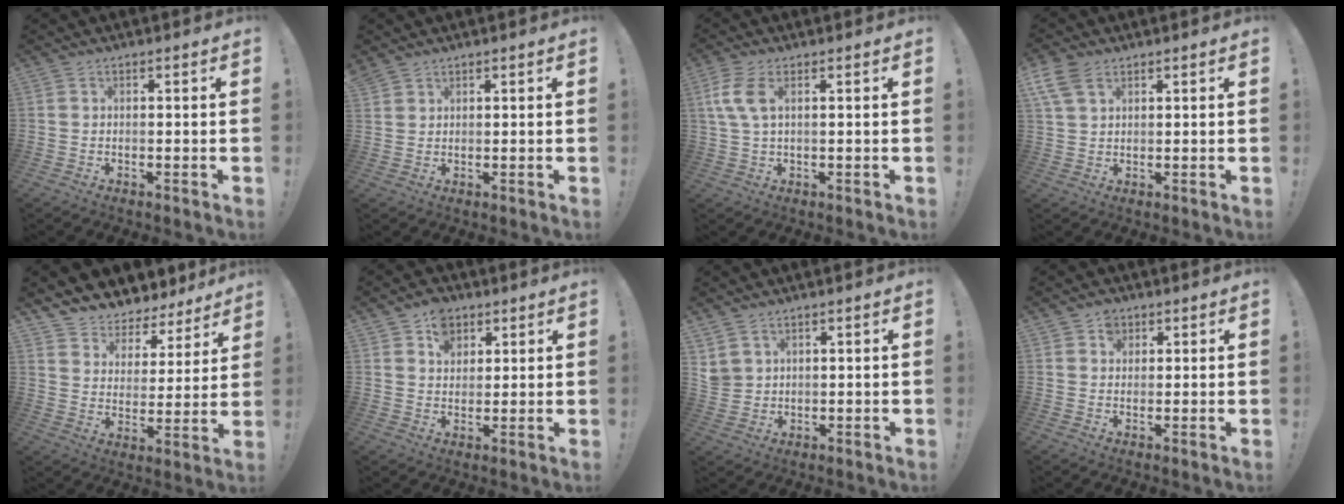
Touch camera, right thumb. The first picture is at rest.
{"total": 2.2, "force": [1.8, 1.2, 0.2], "torque": [-0.004, -0.010, 0.036]}
{"total": 7.2, "force": [2.4, 3.1, 6.1], "torque": [-0.126, 0.000, 0.045]}
{"total": 7.4, "force": [4.0, 4.3, 4.6], "torque": [-0.095, -0.001, 0.080]}
{"total": 6.2, "force": [5.4, 3.0, 0.1], "torque": [-0.004, -0.065, 0.099]}
{"total": 7.5, "force": [4.0, 5.7, 2.7], "torque": [-0.036, -0.015, 0.075]}
{"total": 4.5, "force": [2.7, 3.4, 1.3], "torque": [-0.021, -0.009, 0.056]}
{"total": 3.6, "force": [1.6, 3.0, 1.1], "torque": [-0.009, -0.005, 0.028]}